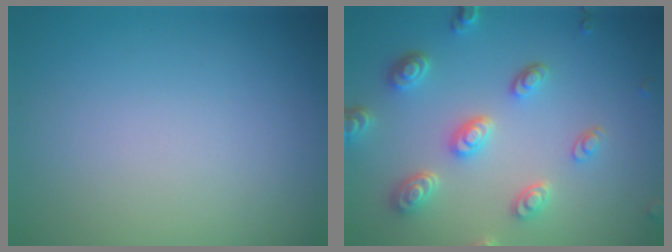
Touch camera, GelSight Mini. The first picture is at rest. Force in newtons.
{"total": 4.6, "press": 3.8, "slide": 2.7}